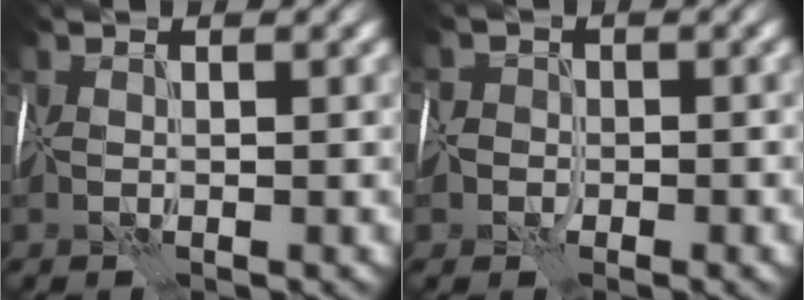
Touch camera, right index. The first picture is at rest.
{"total": 4.7, "force": [-1.9, 4.0, 1.5], "torque": [-0.006, 0.003, -0.064]}